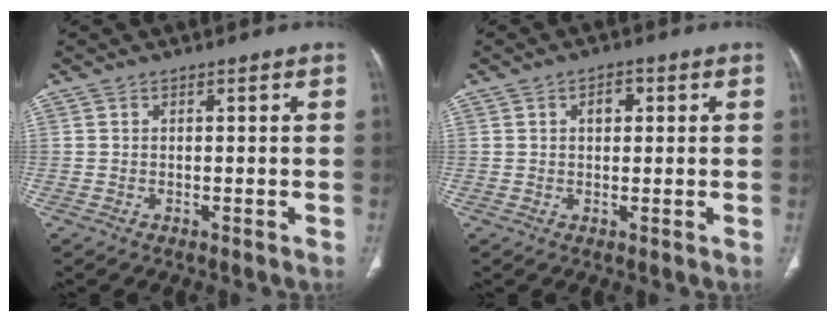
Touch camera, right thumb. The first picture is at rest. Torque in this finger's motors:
{"motor_torque": [-0.18, 0.09, -0.17, -0.10, 0.01]}